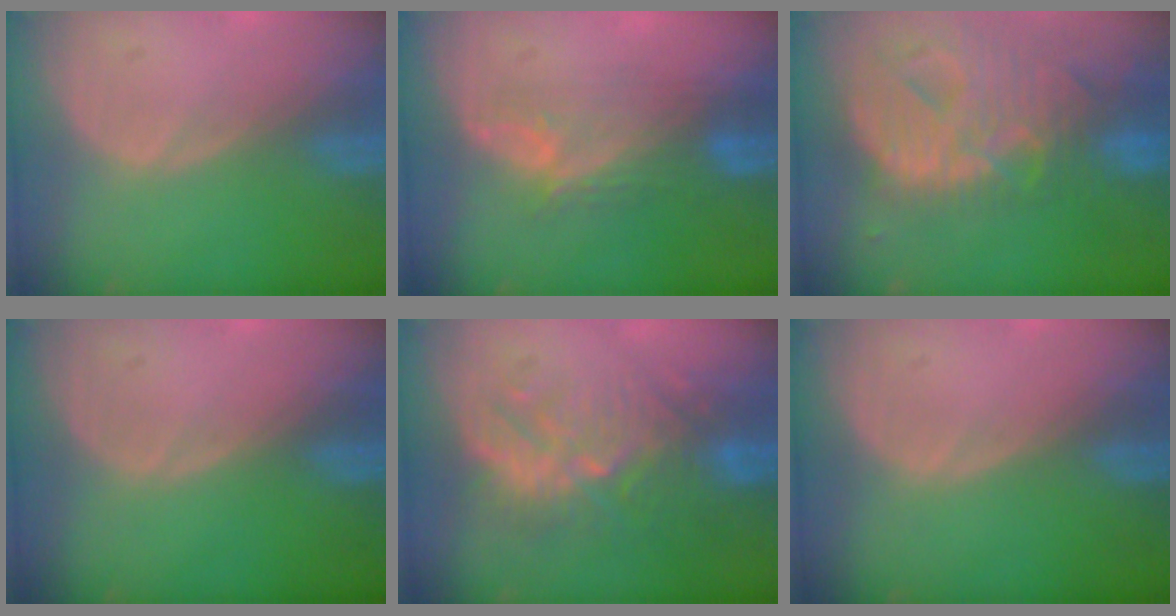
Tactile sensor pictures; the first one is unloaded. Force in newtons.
{"total": 5.4, "press": 5.3, "slide": 1.5}
{"total": 13.7, "press": 11.7, "slide": 7.2}
{"total": 0.0}
{"total": 9.1, "press": 8.9, "slide": 1.6}
{"total": 0.0}